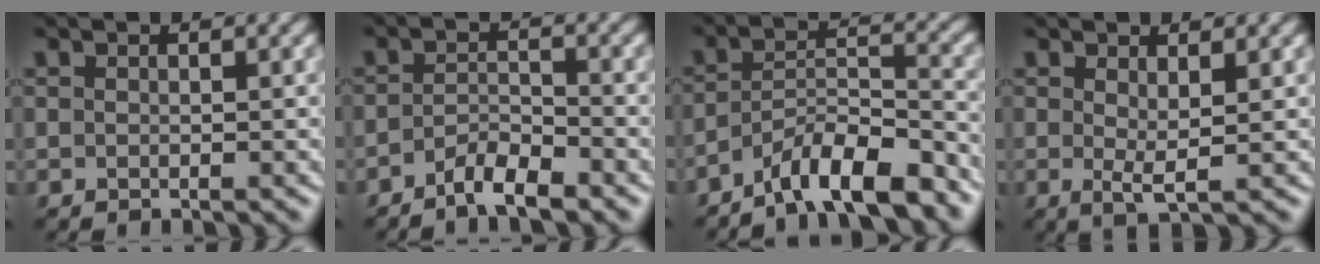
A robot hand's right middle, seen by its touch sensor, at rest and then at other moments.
{"total": 2.9, "force": [-2.2, 0.6, 1.8], "torque": [-0.032, 0.003, -0.045]}
{"total": 7.5, "force": [-5.9, 1.6, 4.3], "torque": [-0.066, 0.005, -0.102]}
{"total": 1.9, "force": [0.4, 0.3, 1.8], "torque": [-0.034, -0.008, 0.009]}